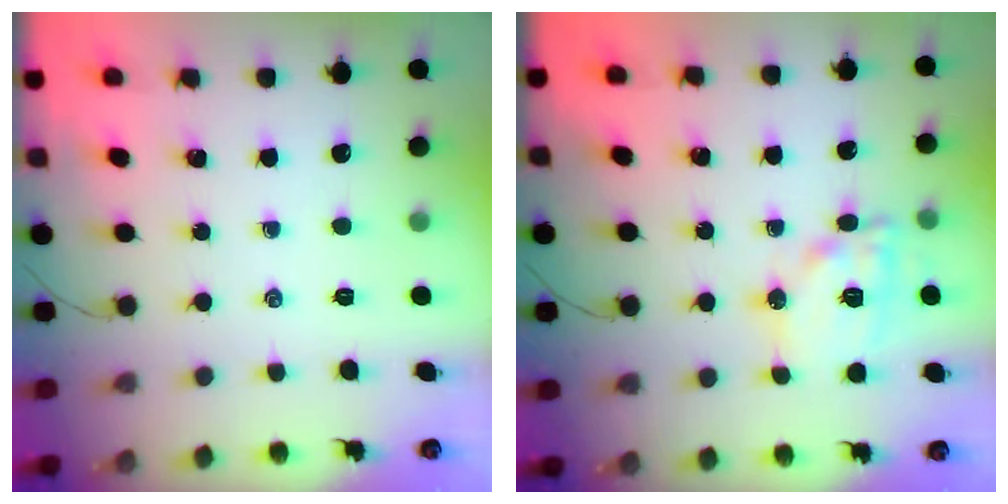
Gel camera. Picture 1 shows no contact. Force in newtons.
{"total": 13.6, "press": 13.5, "slide": 1.4}